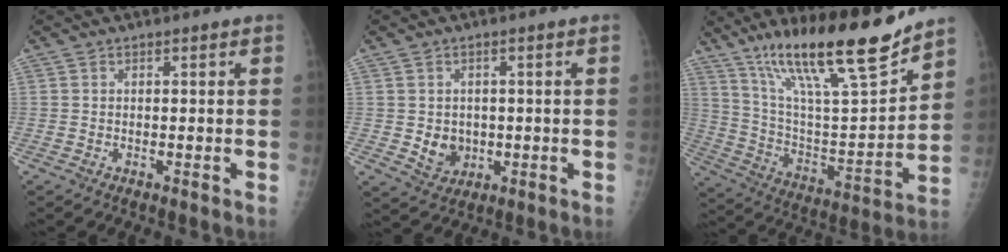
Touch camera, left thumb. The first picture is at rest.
{"total": 5.0, "force": [-0.4, 4.3, 2.5], "torque": [-0.018, -0.001, 0.007]}
{"total": 23.5, "force": [17.2, 4.0, 15.5], "torque": [-0.240, -0.074, 0.303]}